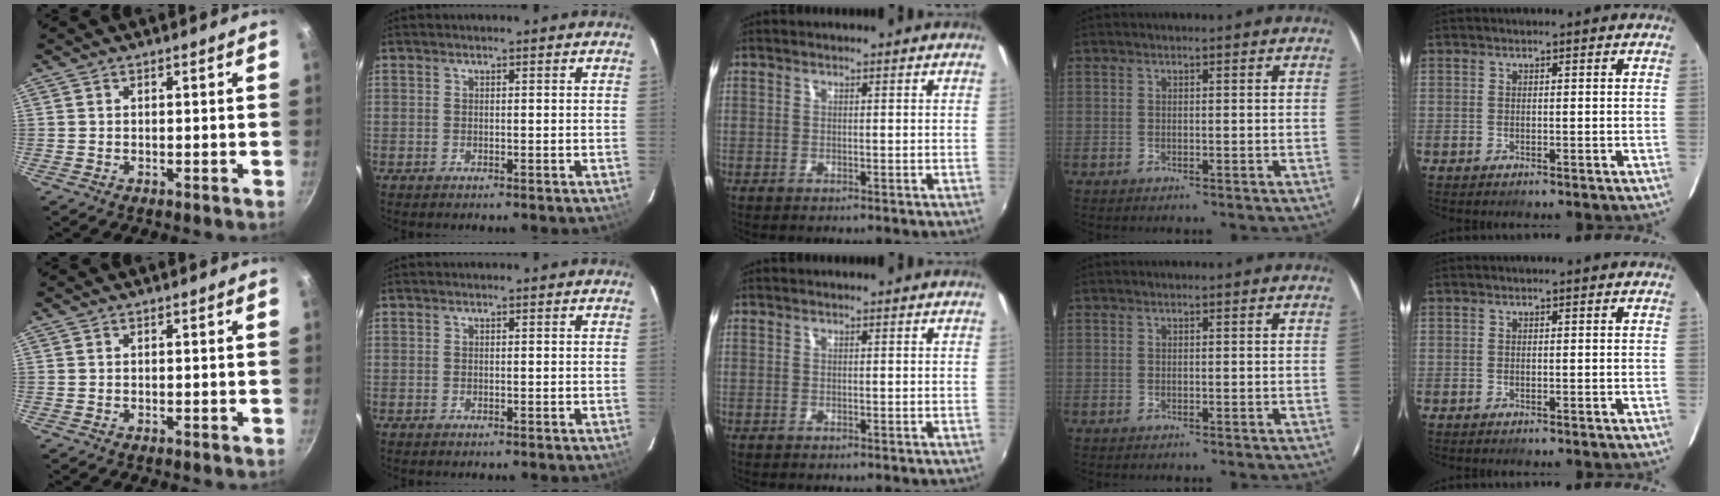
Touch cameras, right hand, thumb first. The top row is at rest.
{}